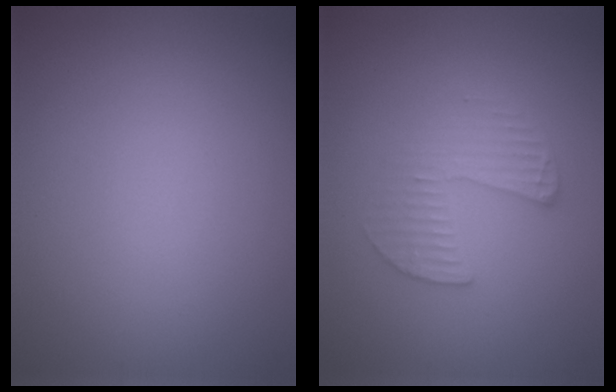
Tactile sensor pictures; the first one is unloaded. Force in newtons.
{"total": 2.7, "press": 2.7, "slide": 0.3}